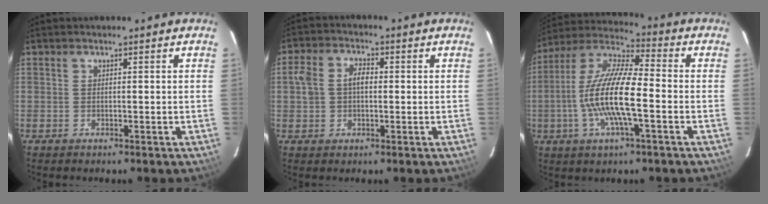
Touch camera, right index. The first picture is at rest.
{"total": 5.3, "force": [0.1, 3.8, 3.7], "torque": [-0.073, 0.016, 0.001]}
{"total": 15.1, "force": [-3.2, 3.4, 14.3], "torque": [-0.283, 0.001, -0.069]}